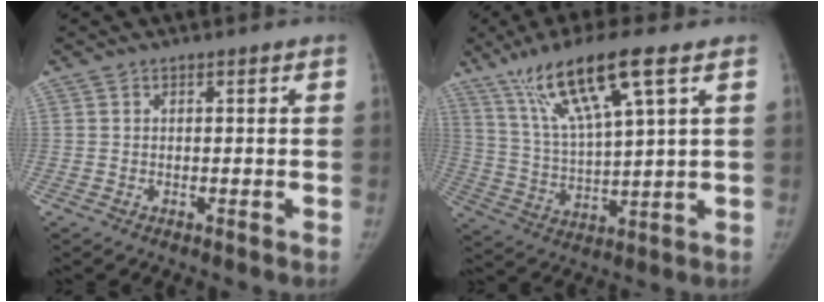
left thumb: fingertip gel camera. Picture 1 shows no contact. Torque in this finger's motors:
{"motor_torque": [1.07, -0.34, 1.29, -0.91, 0.42]}